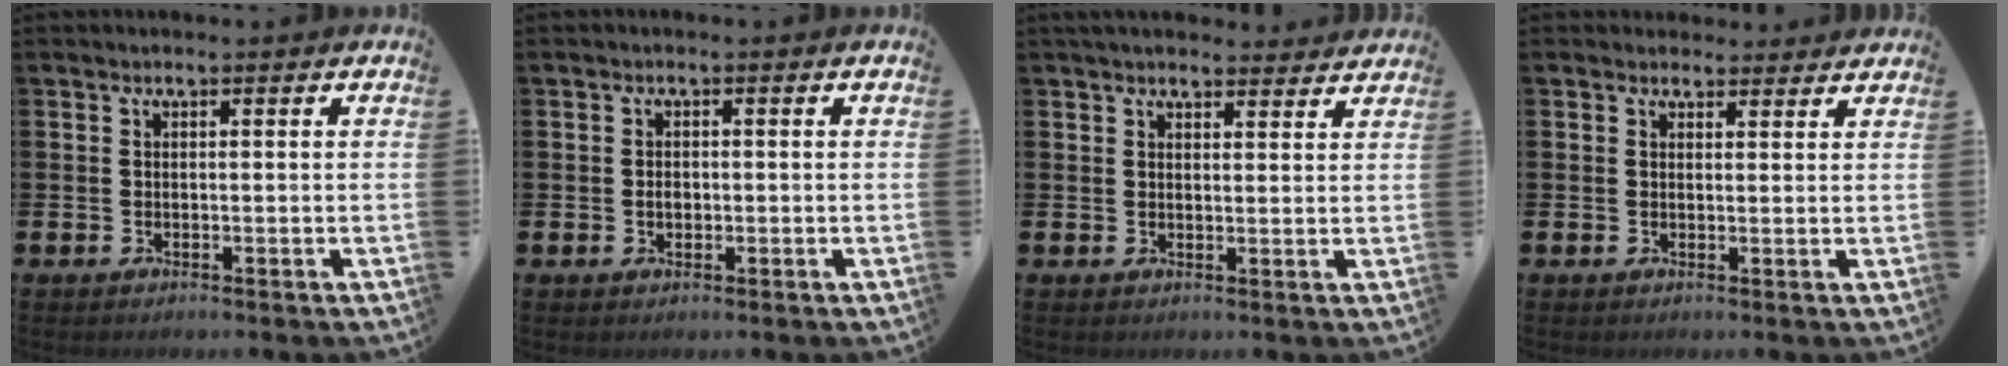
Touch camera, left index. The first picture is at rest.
{"total": 1.3, "force": [-0.1, 1.0, 0.9], "torque": [-0.001, 0.001, -0.008]}
{"total": 3.3, "force": [3.2, 0.7, 0.6], "torque": [-0.007, -0.015, 0.056]}
{"total": 2.1, "force": [1.9, 0.7, -0.1], "torque": [0.008, -0.007, 0.034]}